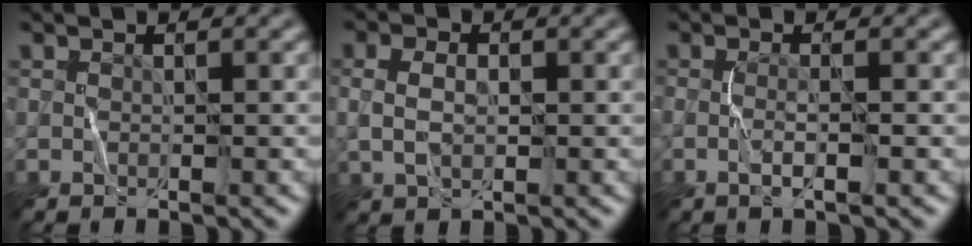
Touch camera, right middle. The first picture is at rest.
{"total": 2.9, "force": [0.2, 1.9, 2.1], "torque": [-0.050, 0.002, 0.008]}
{"total": 1.5, "force": [-0.5, 0.1, 1.4], "torque": [-0.028, 0.001, -0.014]}